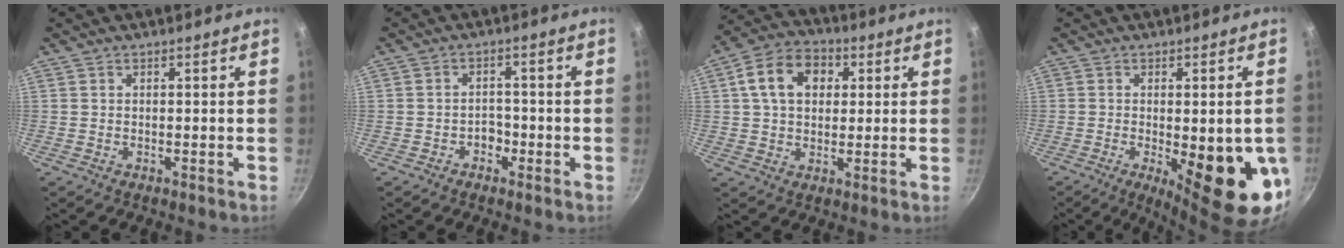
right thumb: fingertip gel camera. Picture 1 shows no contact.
{"total": 2.7, "force": [-1.4, 2.0, 1.2], "torque": [0.004, 0.019, -0.021]}
{"total": 11.6, "force": [2.9, 8.5, 7.4], "torque": [-0.101, 0.014, 0.035]}
{"total": 17.2, "force": [-3.8, 5.5, 15.9], "torque": [-0.188, -0.014, -0.037]}